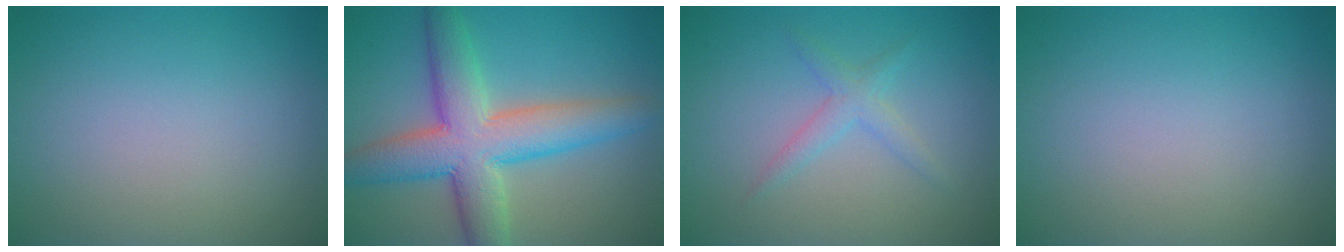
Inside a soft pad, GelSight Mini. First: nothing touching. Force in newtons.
{"total": 8.5, "press": 8.5, "slide": 0.2}
{"total": 1.8, "press": 1.8, "slide": 0.2}
{"total": 0.0}